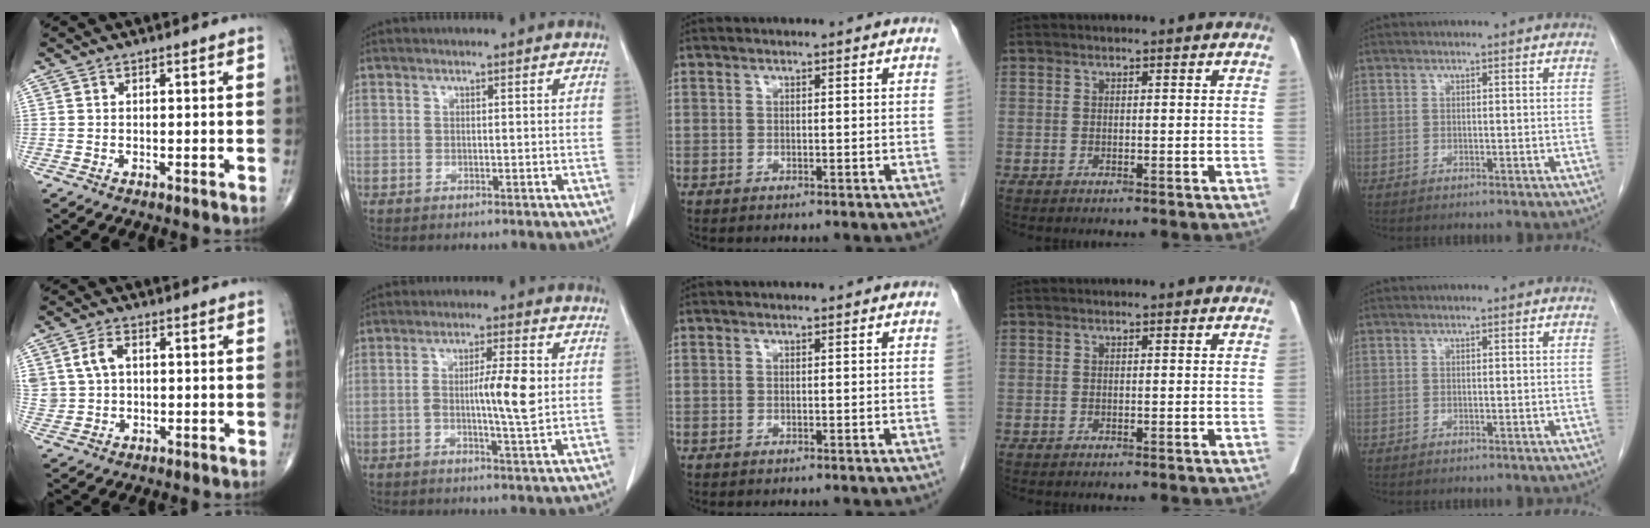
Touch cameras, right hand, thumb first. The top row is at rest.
{"thumb": {"total": 6.5, "force": [1.5, 4.6, 4.3], "torque": [-0.089, 0.005, 0.037]}, "index": {"total": 6.7, "force": [-0.1, 0.5, 6.7], "torque": [-0.116, 0.002, -0.003]}}